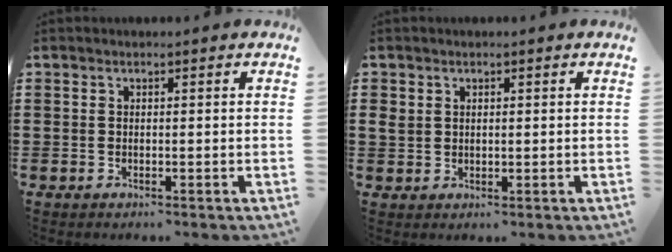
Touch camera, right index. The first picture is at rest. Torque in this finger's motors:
{"motor_torque": [0.00, 0.10, 0.10, 0.02]}